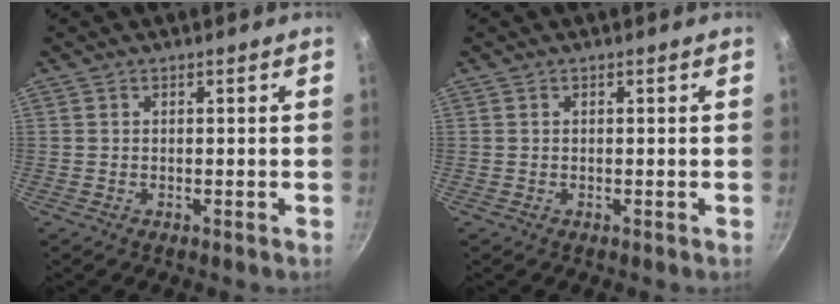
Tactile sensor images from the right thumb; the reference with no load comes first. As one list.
[{"total": 0.0}]